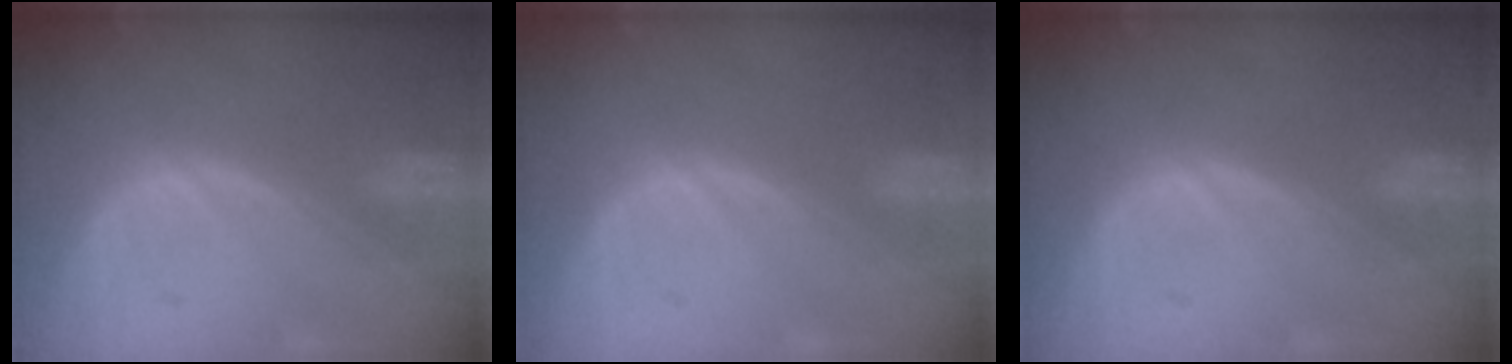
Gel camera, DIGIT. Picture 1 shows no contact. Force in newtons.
{"total": 0.0}
{"total": 0.0}